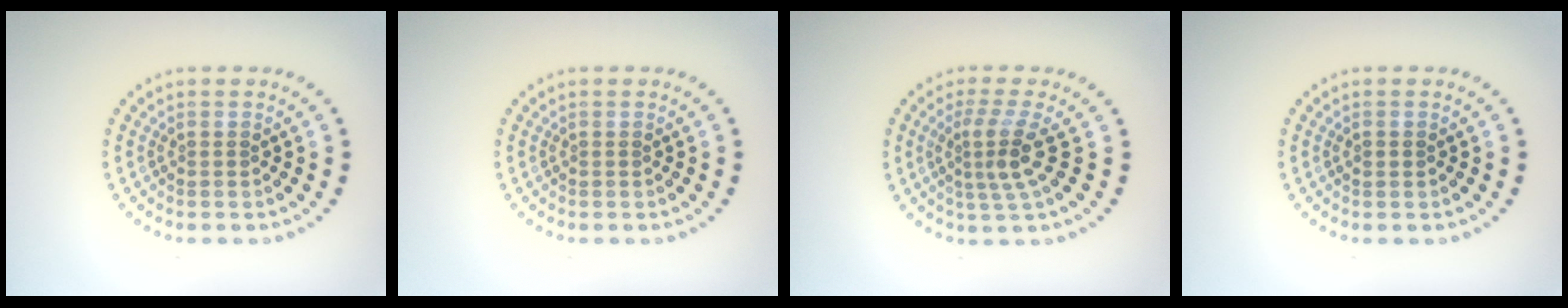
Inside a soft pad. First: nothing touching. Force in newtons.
{"total": 0.0}
{"total": 3.2, "press": 2.2, "slide": 2.4}
{"total": 0.8, "press": 0.8, "slide": 0.1}